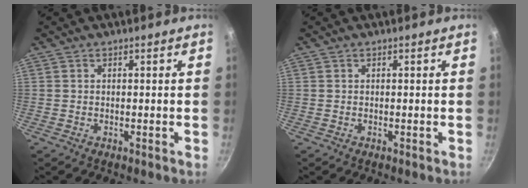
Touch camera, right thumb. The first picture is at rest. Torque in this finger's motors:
{"motor_torque": [-0.01, 0.01, 0.00, 0.00, 0.00]}